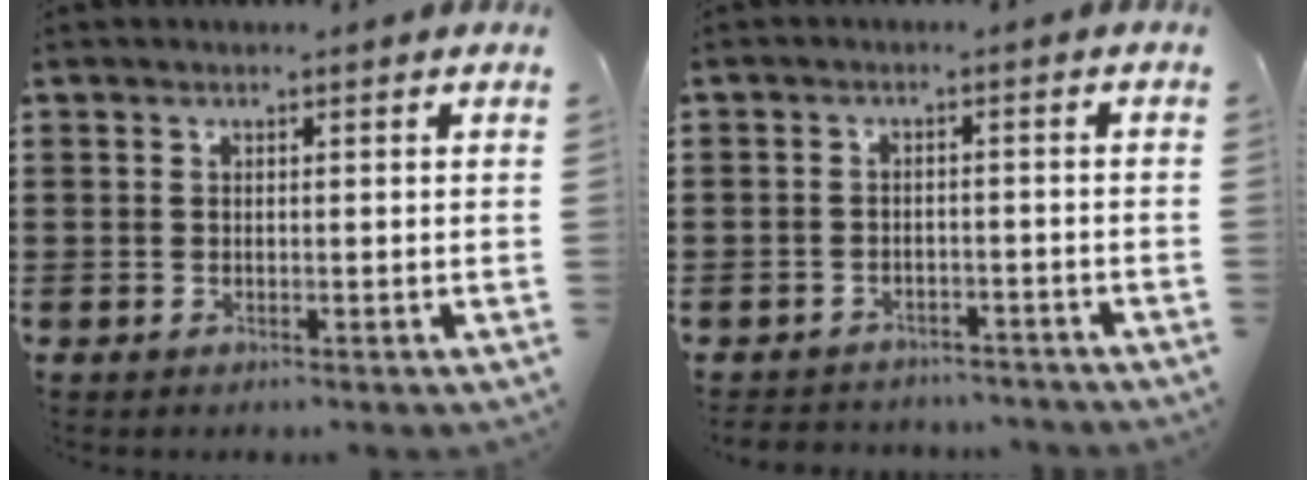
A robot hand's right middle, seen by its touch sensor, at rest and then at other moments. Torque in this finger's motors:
{"motor_torque": [-1.14, 0.48, -1.05, -0.21]}